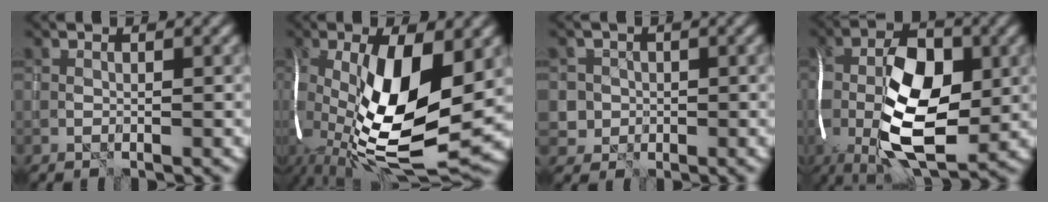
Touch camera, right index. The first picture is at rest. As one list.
[{"total": 15.1, "force": [-1.6, 6.3, 13.6], "torque": [-0.269, -0.013, -0.033]}, {"total": 3.4, "force": [-0.5, 3.3, 0.5], "torque": [0.011, 0.009, -0.014]}, {"total": 13.2, "force": [-1.4, 6.4, 11.4], "torque": [-0.197, 0.006, -0.033]}]